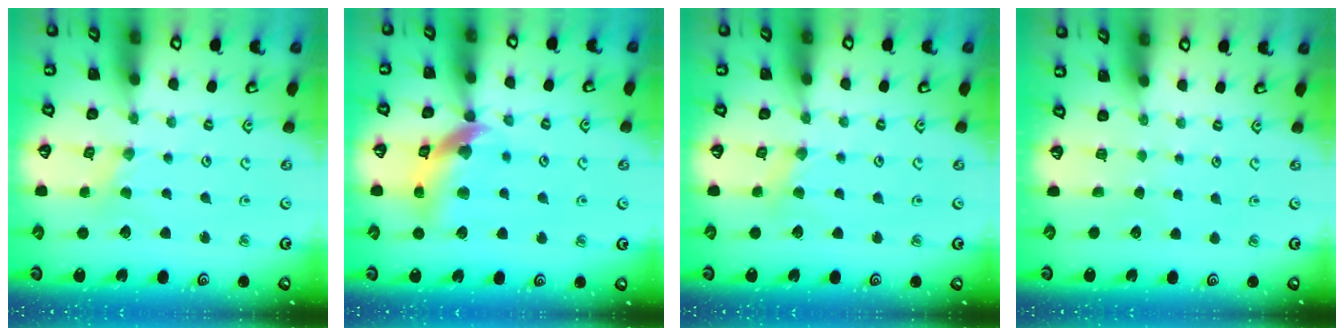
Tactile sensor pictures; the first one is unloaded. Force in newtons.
{"total": 13.2, "press": 13.1, "slide": 1.6}
{"total": 2.0, "press": 2.0, "slide": 0.4}
{"total": 0.0}